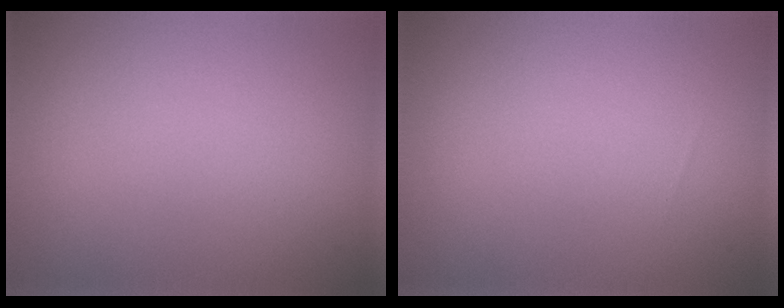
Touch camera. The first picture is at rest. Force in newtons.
{"total": 0.0}